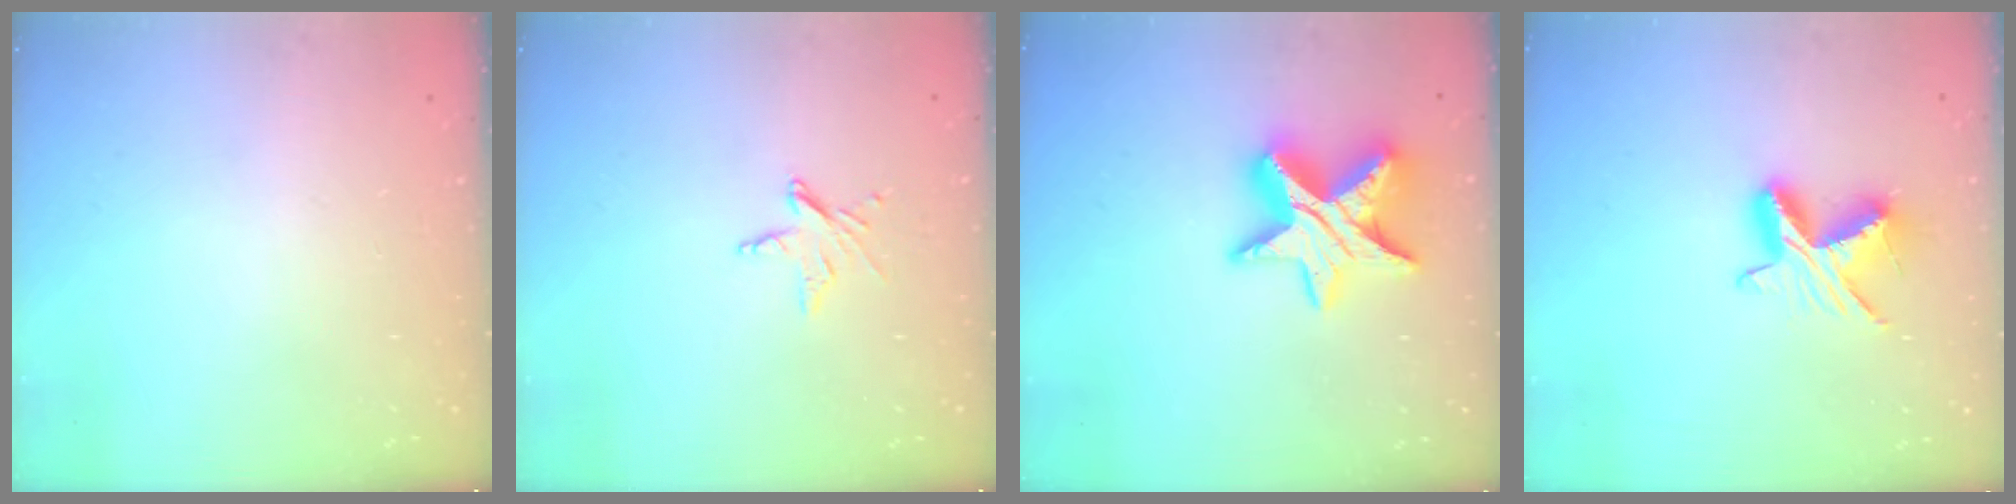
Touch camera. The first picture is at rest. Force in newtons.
{"total": 5.4, "press": 5.4, "slide": 0.2}
{"total": 15.0, "press": 14.9, "slide": 1.0}
{"total": 10.5, "press": 10.5, "slide": 0.1}